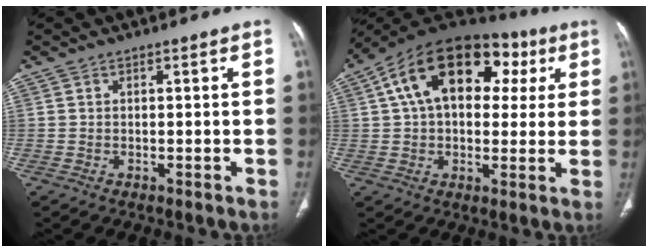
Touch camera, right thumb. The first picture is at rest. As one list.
[{"total": 22.6, "force": [7.3, 14.0, 16.2], "torque": [-0.237, 0.042, 0.105]}]